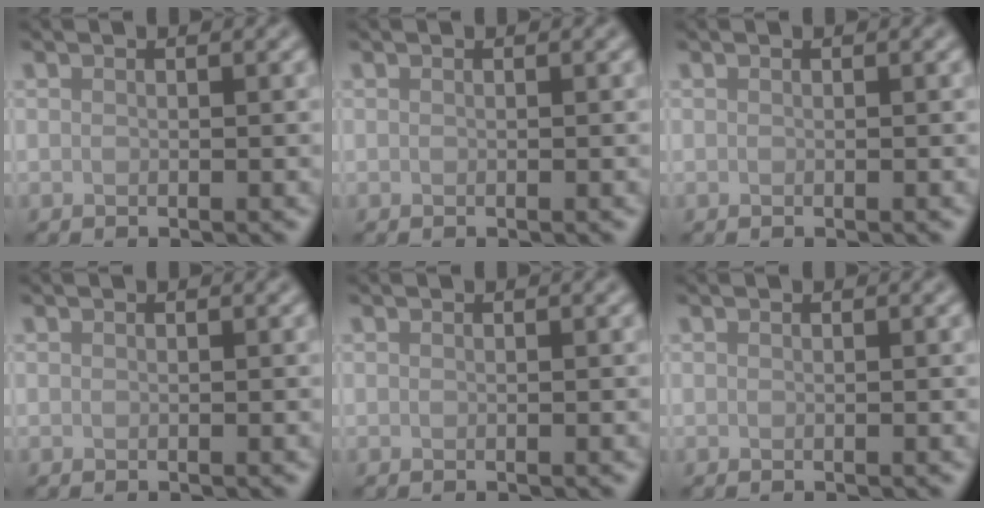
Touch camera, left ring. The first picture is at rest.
{"total": 0.0}
{"total": 0.0}
{"total": 0.0}
{"total": 0.0}
{"total": 0.0}